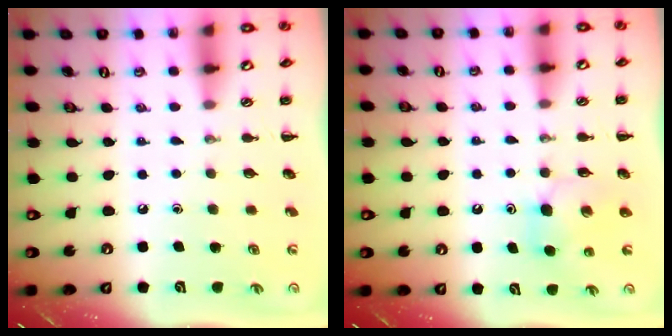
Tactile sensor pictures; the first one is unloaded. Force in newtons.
{"total": 5.8, "press": 5.7, "slide": 1.1}